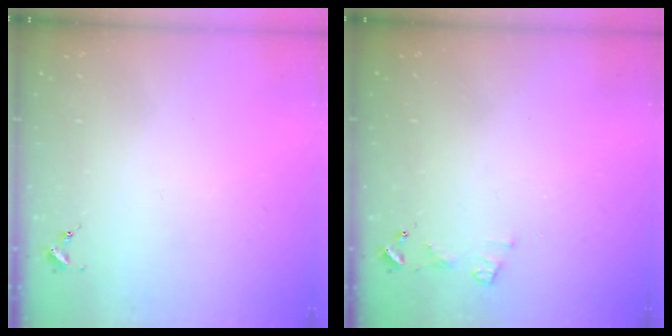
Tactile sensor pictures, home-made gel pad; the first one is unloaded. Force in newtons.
{"total": 5.2, "press": 5.2, "slide": 0.7}